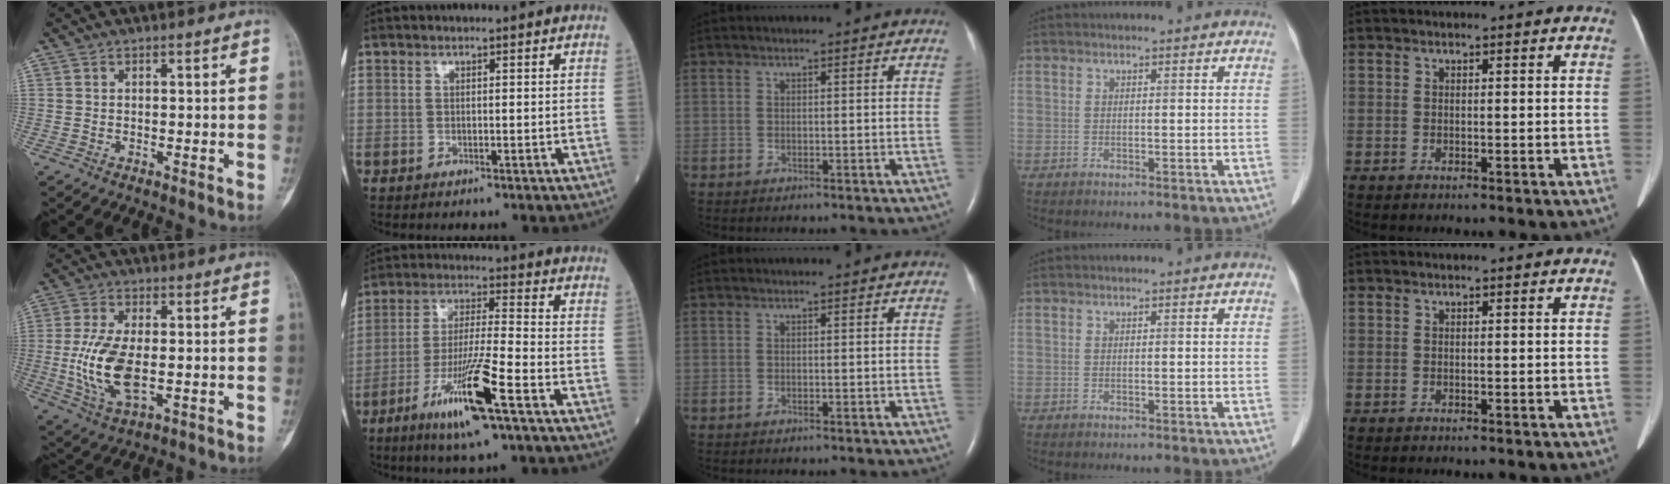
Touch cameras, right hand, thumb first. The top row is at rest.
{"thumb": {"total": 12.3, "force": [-1.2, 6.0, 10.6], "torque": [-0.218, -0.008, -0.018]}, "index": {"total": 12.9, "force": [-6.5, 0.3, 11.1], "torque": [-0.215, -0.023, -0.119]}}